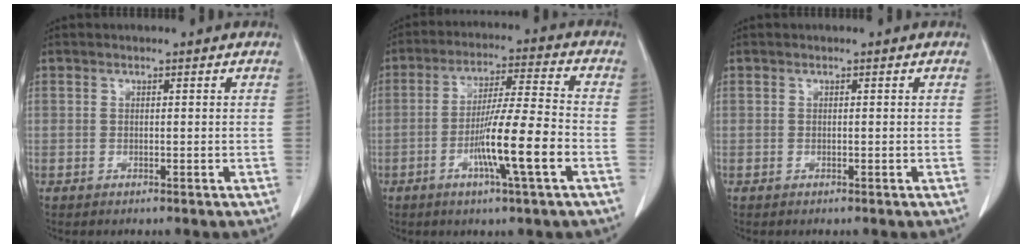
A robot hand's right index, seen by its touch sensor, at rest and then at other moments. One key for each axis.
{"total": 11.3, "fx": -3.9, "fy": -0.4, "fz": 10.6, "tx": -0.189, "ty": -0.005, "tz": -0.071}
{"total": 0.0}